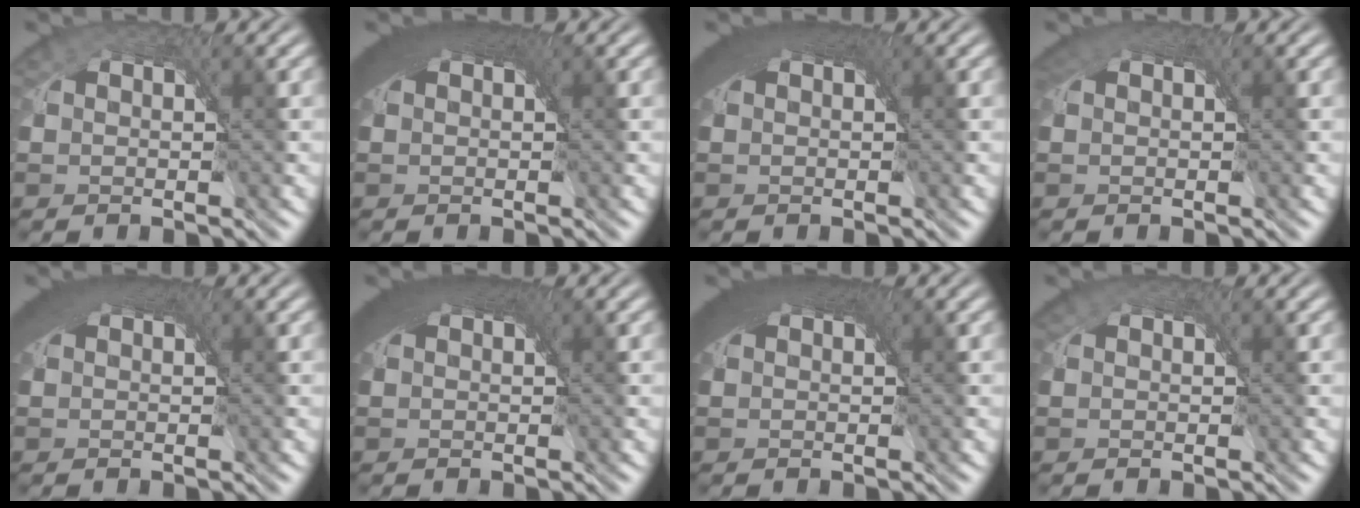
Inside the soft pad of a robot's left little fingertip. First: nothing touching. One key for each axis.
{"total": 6.9, "fx": 2.0, "fy": 4.1, "fz": 5.2, "tx": -0.094, "ty": -0.007, "tz": 0.028}
{"total": 6.3, "fx": 2.1, "fy": 3.7, "fz": 4.8, "tx": -0.087, "ty": -0.006, "tz": 0.029}
{"total": 2.0, "fx": 0.6, "fy": 1.7, "fz": 0.9, "tx": -0.023, "ty": -0.004, "tz": 0.006}
{"total": 5.5, "fx": 2.0, "fy": 3.1, "fz": 4.1, "tx": -0.079, "ty": -0.009, "tz": 0.031}
{"total": 7.0, "fx": 2.0, "fy": 4.2, "fz": 5.3, "tx": -0.094, "ty": -0.006, "tz": 0.028}
{"total": 7.3, "fx": 2.0, "fy": 4.3, "fz": 5.5, "tx": -0.099, "ty": -0.006, "tz": 0.028}
{"total": 0.0}